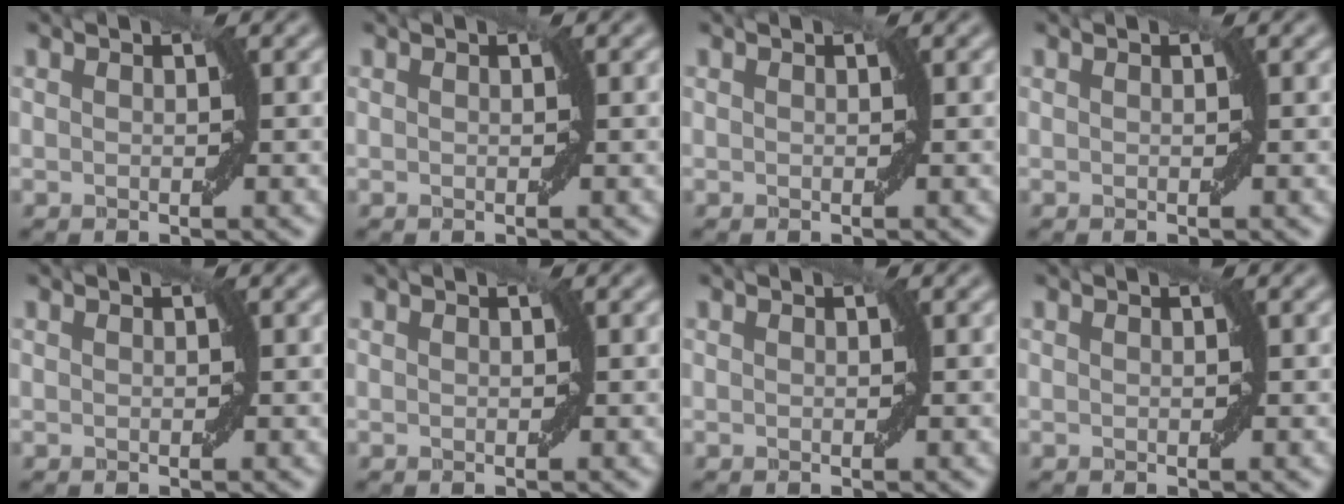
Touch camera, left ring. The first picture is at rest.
{"total": 0.0}
{"total": 0.0}
{"total": 0.0}
{"total": 0.0}
{"total": 0.0}
{"total": 0.0}
{"total": 0.0}